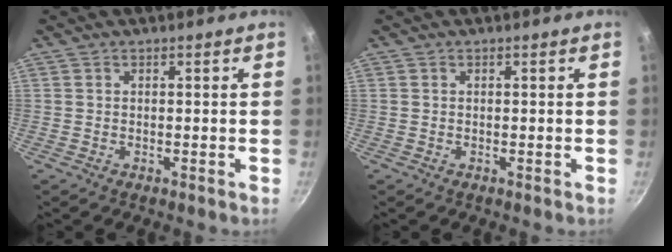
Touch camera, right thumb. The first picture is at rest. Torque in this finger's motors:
{"motor_torque": [-0.32, 0.27, -0.08, 0.03, 0.00]}